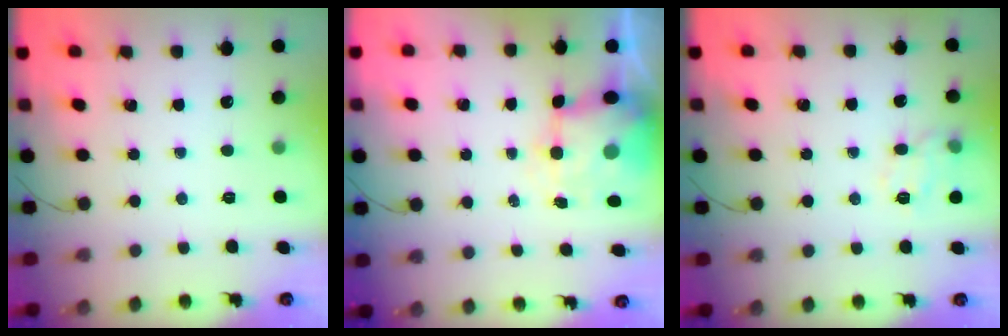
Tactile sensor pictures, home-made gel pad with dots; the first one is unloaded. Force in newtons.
{"total": 5.7, "press": 5.5, "slide": 1.3}
{"total": 9.6, "press": 9.6, "slide": 0.4}